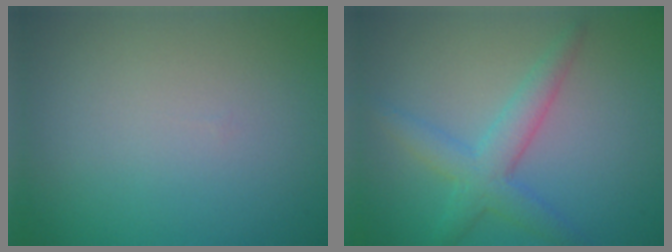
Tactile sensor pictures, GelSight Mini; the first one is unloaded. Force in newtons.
{"total": 3.7, "press": 3.7, "slide": 0.1}